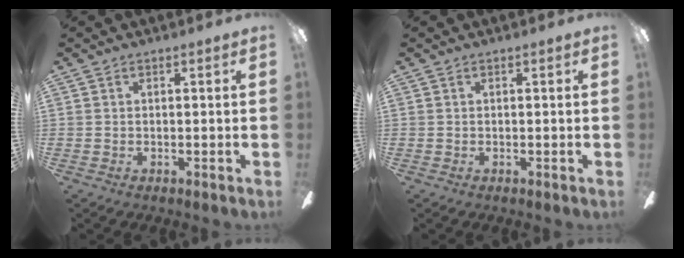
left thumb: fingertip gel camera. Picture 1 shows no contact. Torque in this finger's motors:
{"motor_torque": [-0.03, 0.01, 0.04, -0.03, 0.00]}